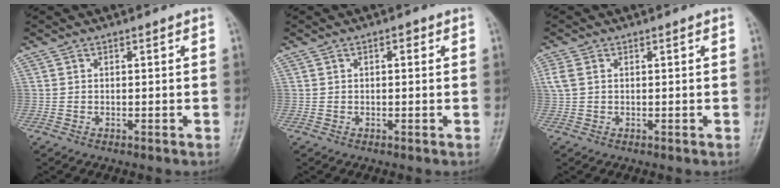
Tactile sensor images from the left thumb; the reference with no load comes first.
{"total": 1.4, "force": [0.5, 0.7, 1.1], "torque": [-0.008, 0.003, 0.003]}
{"total": 2.2, "force": [0.6, 1.4, 1.6], "torque": [-0.049, 0.008, 0.014]}